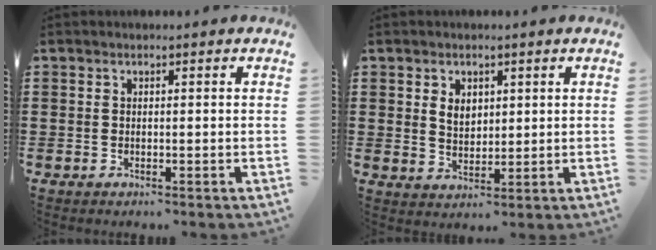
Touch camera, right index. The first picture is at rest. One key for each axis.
{"total": 3.0, "fx": 1.2, "fy": 2.1, "fz": 1.7, "tx": -0.033, "ty": 0.005, "tz": 0.020}